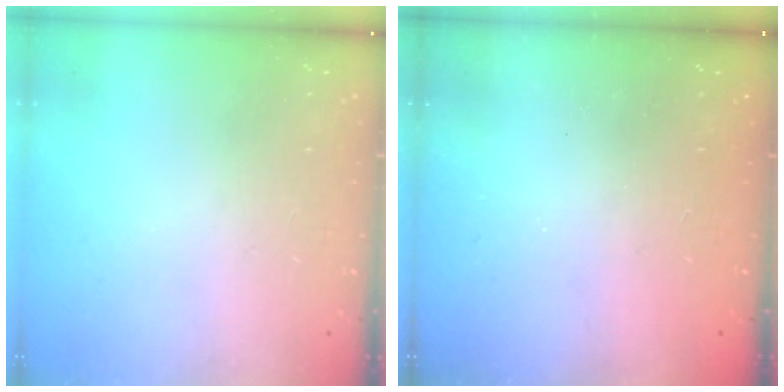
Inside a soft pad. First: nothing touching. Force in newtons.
{"total": 2.3, "press": 2.2, "slide": 0.8}